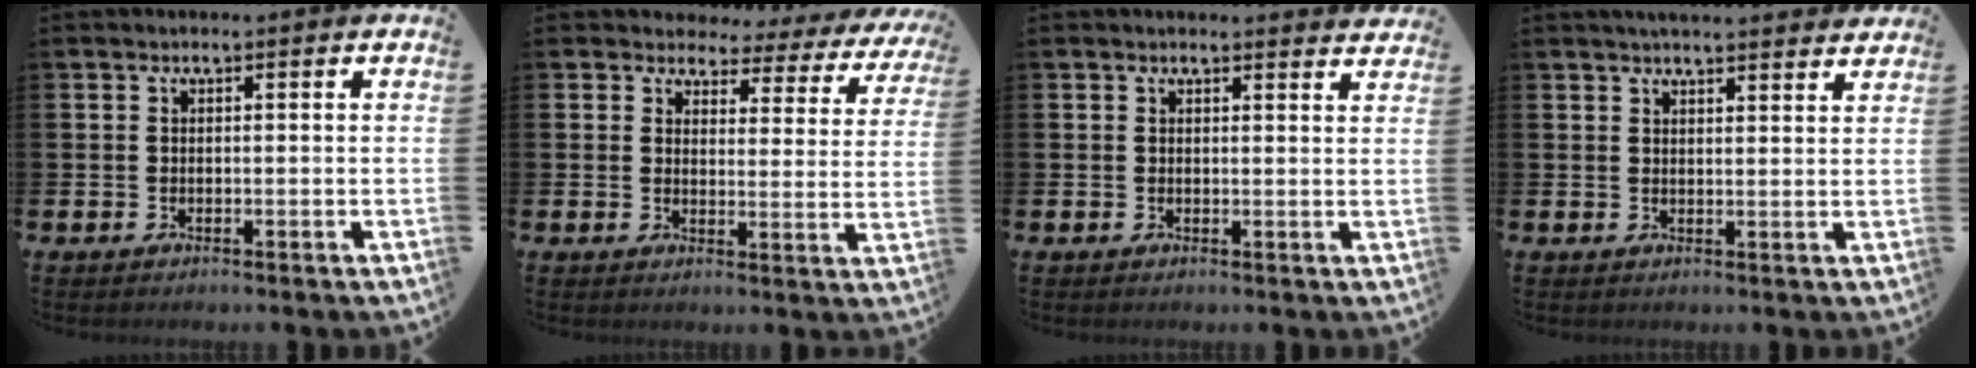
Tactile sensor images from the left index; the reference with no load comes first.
{"total": 2.7, "force": [2.1, 1.6, 0.2], "torque": [-0.021, -0.025, 0.028]}
{"total": 1.6, "force": [1.6, 0.1, -0.1], "torque": [0.008, -0.009, 0.027]}
{"total": 3.5, "force": [3.4, 0.1, 0.6], "torque": [-0.016, -0.013, 0.062]}